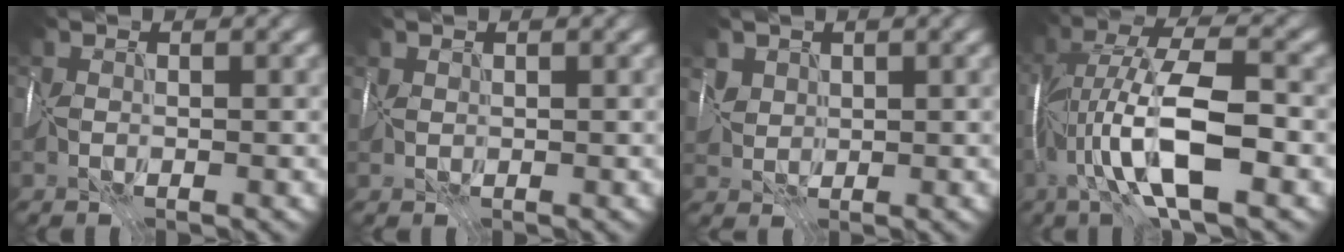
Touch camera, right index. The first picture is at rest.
{"total": 0.7, "force": [0.6, -0.1, -0.4], "torque": [0.014, 0.001, 0.012]}
{"total": 1.6, "force": [1.3, 0.9, -0.2], "torque": [0.008, -0.006, 0.036]}
{"total": 9.0, "force": [-2.8, 1.9, 8.3], "torque": [-0.144, 0.014, -0.058]}